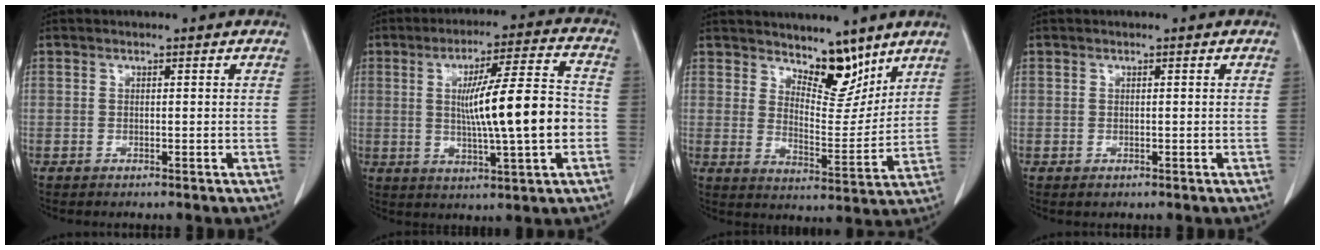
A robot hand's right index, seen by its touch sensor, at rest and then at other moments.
{"total": 14.1, "force": [-0.9, 0.8, 14.1], "torque": [-0.227, 0.009, -0.011]}
{"total": 8.2, "force": [6.5, 3.0, 4.0], "torque": [-0.055, -0.010, 0.112]}
{"total": 0.5, "force": [-0.1, 0.5, 0.1], "torque": [0.000, 0.002, -0.001]}